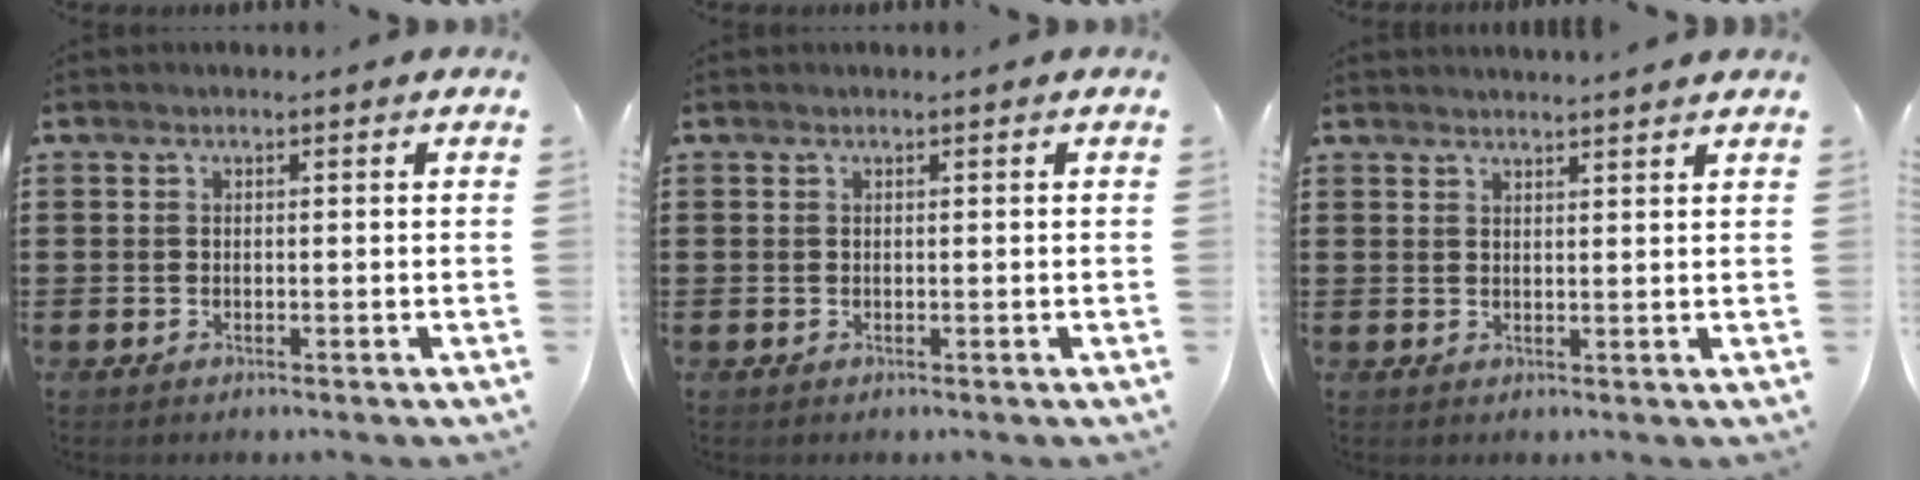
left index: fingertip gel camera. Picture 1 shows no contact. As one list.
[{"total": 0.0}, {"total": 1.7, "force": [1.6, -0.4, 0.0], "torque": [-0.003, -0.003, 0.032]}]